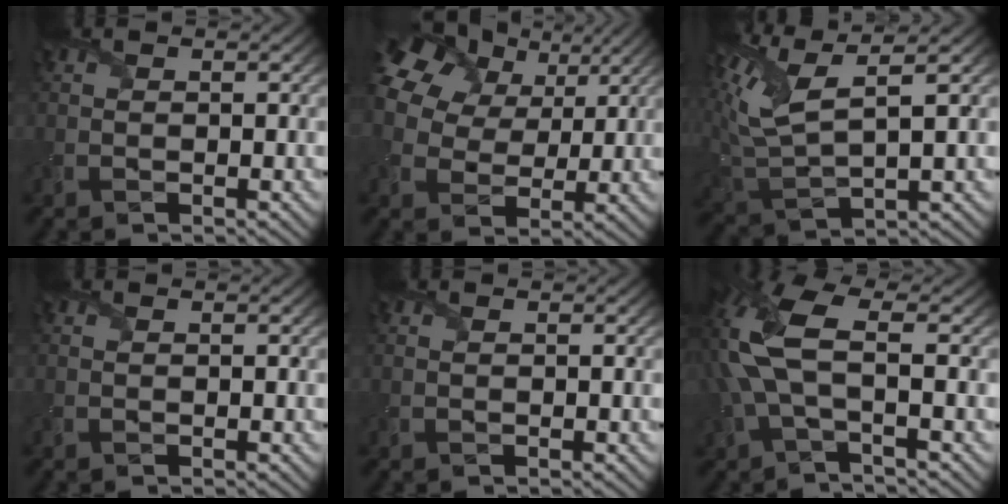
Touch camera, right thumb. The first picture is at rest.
{"total": 18.4, "force": [8.4, 12.9, 10.0], "torque": [-0.289, 0.068, 0.173]}
{"total": 11.1, "force": [5.3, 3.3, 9.2], "torque": [-0.236, 0.013, 0.105]}
{"total": 0.0}
{"total": 0.0}
{"total": 8.8, "force": [0.2, 3.7, 8.0], "torque": [-0.207, 0.011, -0.009]}